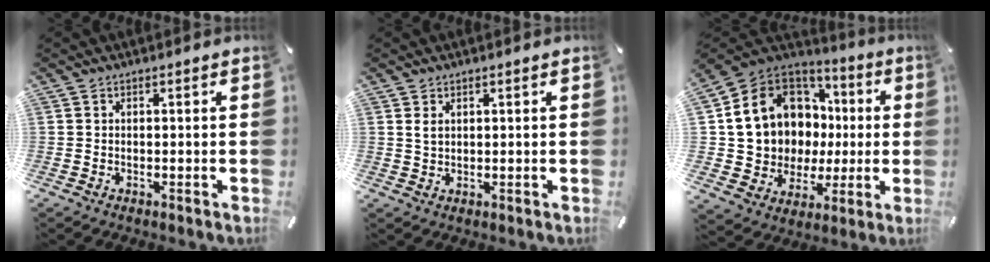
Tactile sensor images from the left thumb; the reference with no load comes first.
{"total": 1.9, "force": [0.8, 1.2, 1.2], "torque": [-0.027, 0.003, 0.015]}
{"total": 14.4, "force": [4.6, 12.5, 5.6], "torque": [-0.122, -0.046, 0.111]}